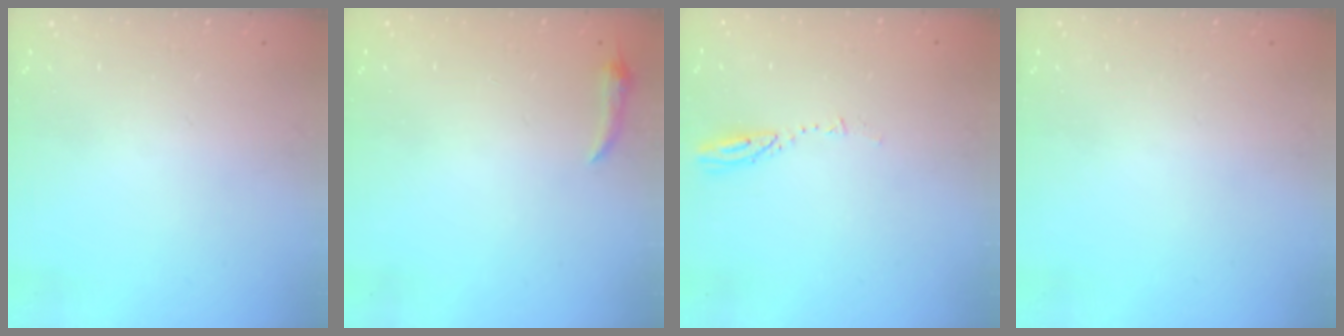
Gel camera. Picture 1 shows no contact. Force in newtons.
{"total": 3.7, "press": 3.6, "slide": 0.8}
{"total": 2.9, "press": 2.9, "slide": 0.3}
{"total": 0.0}